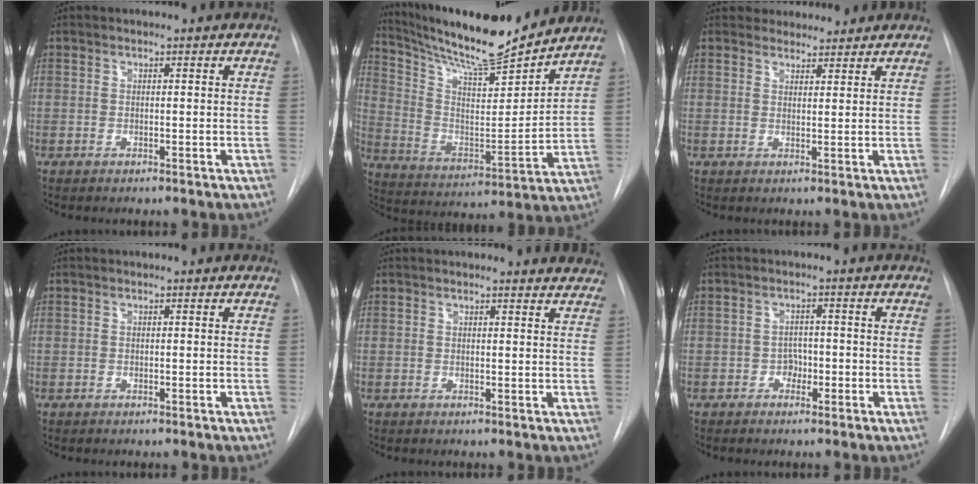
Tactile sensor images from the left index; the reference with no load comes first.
{"total": 17.8, "force": [16.5, 1.0, 6.6], "torque": [-0.128, -0.022, 0.274]}
{"total": 4.8, "force": [4.5, 1.6, 0.1], "torque": [0.006, 0.014, 0.062]}
{"total": 0.0}
{"total": 5.9, "force": [5.8, 0.5, 0.6], "torque": [0.004, -0.019, 0.037]}
{"total": 2.0, "force": [-0.9, 1.5, 0.9], "torque": [-0.007, 0.008, -0.015]}